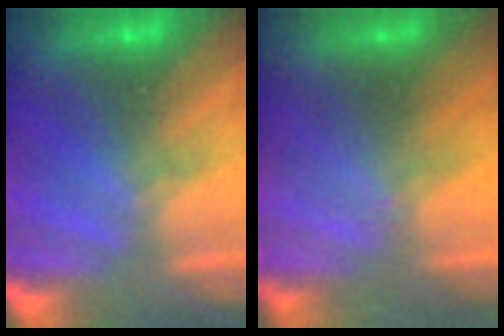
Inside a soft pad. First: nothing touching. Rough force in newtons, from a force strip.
{"total": 2.2}